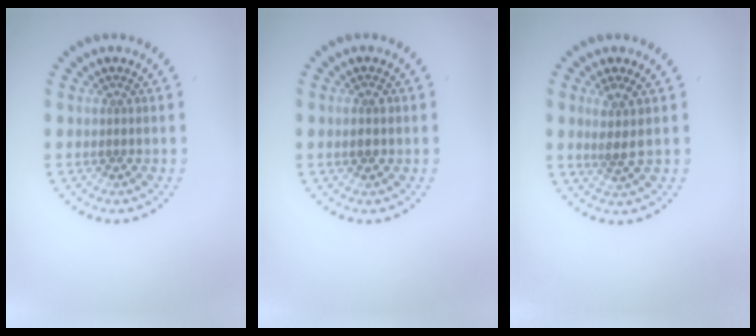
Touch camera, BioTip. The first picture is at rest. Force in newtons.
{"total": 1.4, "press": 1.4, "slide": 0.2}
{"total": 2.0, "press": 1.6, "slide": 1.2}